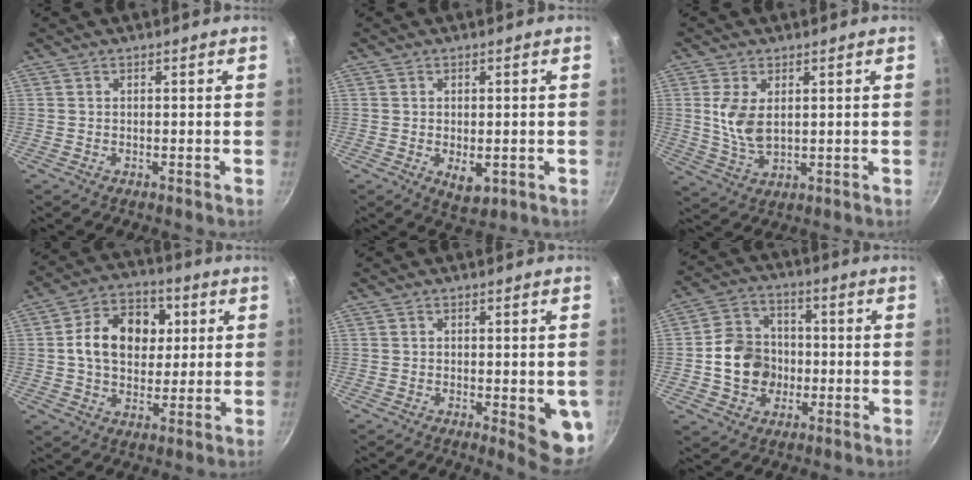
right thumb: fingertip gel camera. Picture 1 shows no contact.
{"total": 4.7, "force": [-1.0, 2.7, 3.8], "torque": [-0.051, -0.008, -0.006]}
{"total": 7.2, "force": [1.5, 4.0, 5.9], "torque": [-0.116, -0.013, 0.035]}
{"total": 14.5, "force": [2.6, 10.8, 9.3], "torque": [-0.115, 0.011, 0.031]}
{"total": 7.2, "force": [-1.2, 2.3, 6.7], "torque": [-0.061, -0.004, -0.010]}
{"total": 11.3, "force": [-1.4, 9.6, 5.6], "torque": [-0.069, 0.026, -0.032]}